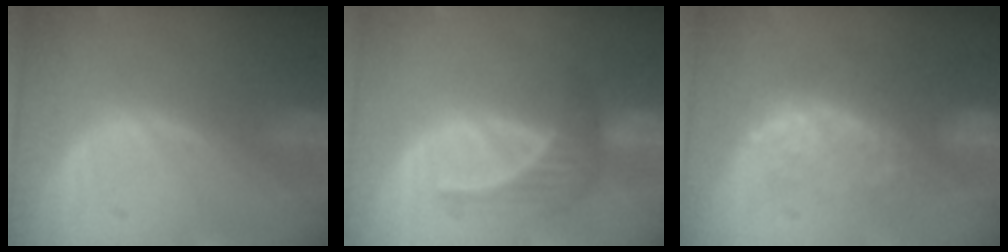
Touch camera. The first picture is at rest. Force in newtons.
{"total": 3.8, "press": 3.8, "slide": 0.8}
{"total": 7.8, "press": 7.6, "slide": 2.1}